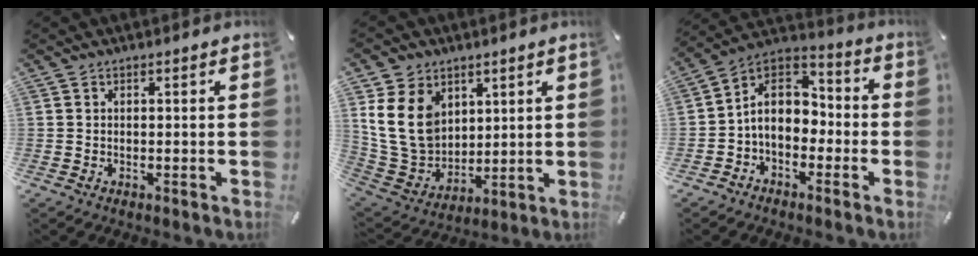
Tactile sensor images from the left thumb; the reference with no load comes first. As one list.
[{"total": 14.8, "force": [4.9, 11.9, 7.4], "torque": [-0.182, -0.017, 0.096]}, {"total": 9.1, "force": [-2.0, 7.3, 5.1], "torque": [-0.104, 0.015, -0.038]}]